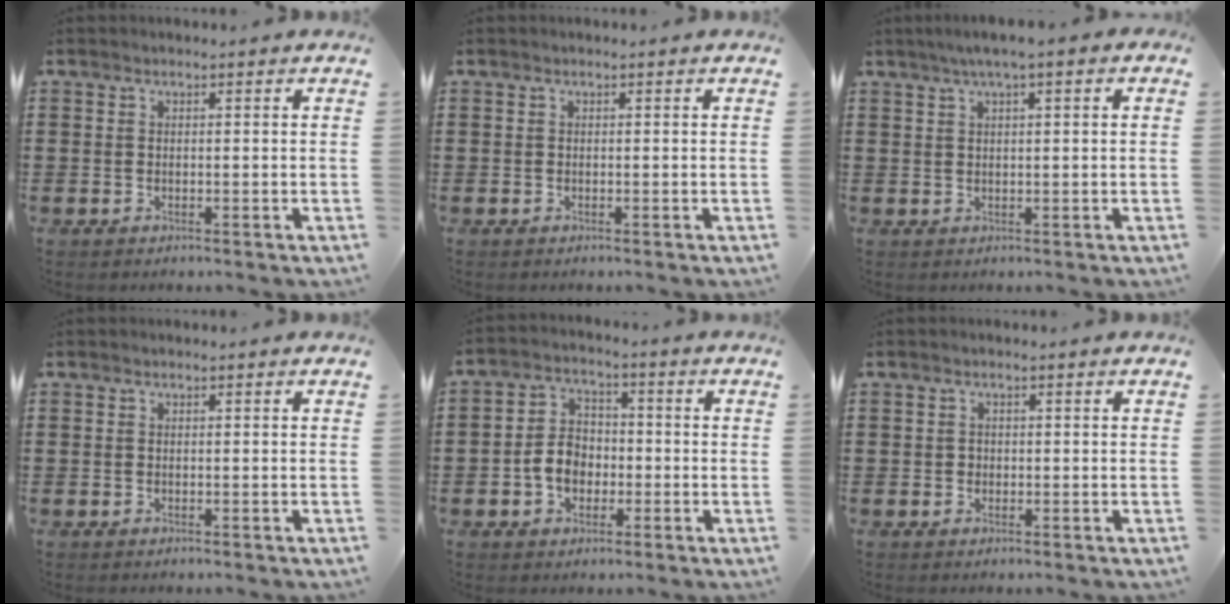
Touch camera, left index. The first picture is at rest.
{"total": 0.0}
{"total": 2.4, "force": [0.9, 0.2, 2.3], "torque": [-0.042, 0.003, 0.014]}
{"total": 0.0}
{"total": 5.6, "force": [-1.7, 4.1, 3.4], "torque": [-0.082, 0.008, -0.036]}
{"total": 0.8, "force": [0.1, 0.7, 0.4], "torque": [-0.010, 0.005, 0.002]}